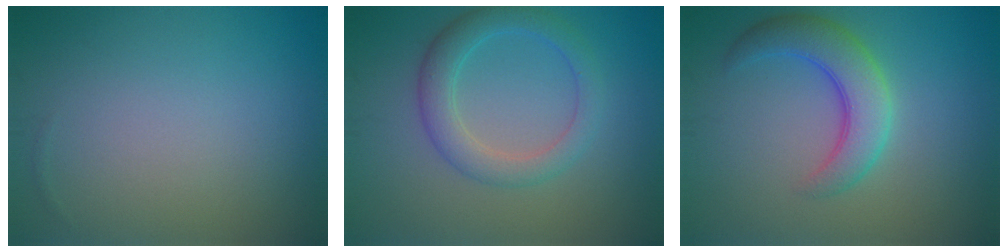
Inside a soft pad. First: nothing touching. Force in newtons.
{"total": 3.8, "press": 3.8, "slide": 0.1}
{"total": 5.0, "press": 5.0, "slide": 0.2}